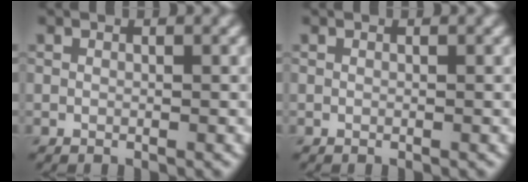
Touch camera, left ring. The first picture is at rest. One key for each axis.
{"total": 0.0}